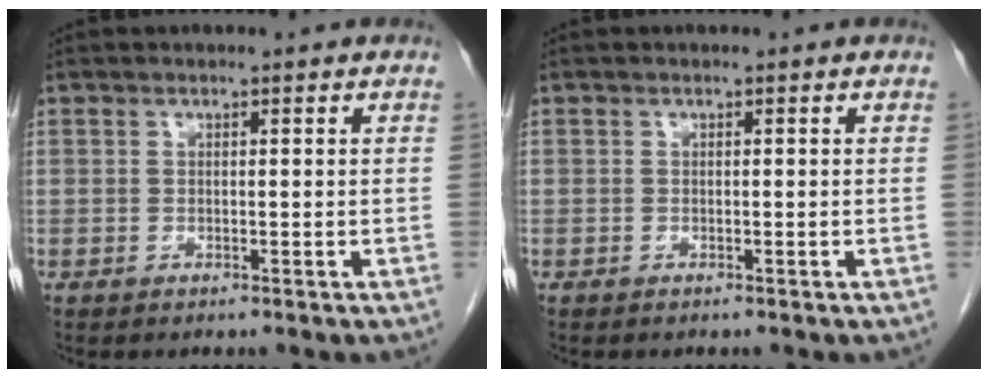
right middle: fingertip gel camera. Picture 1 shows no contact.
{"total": 0.0}